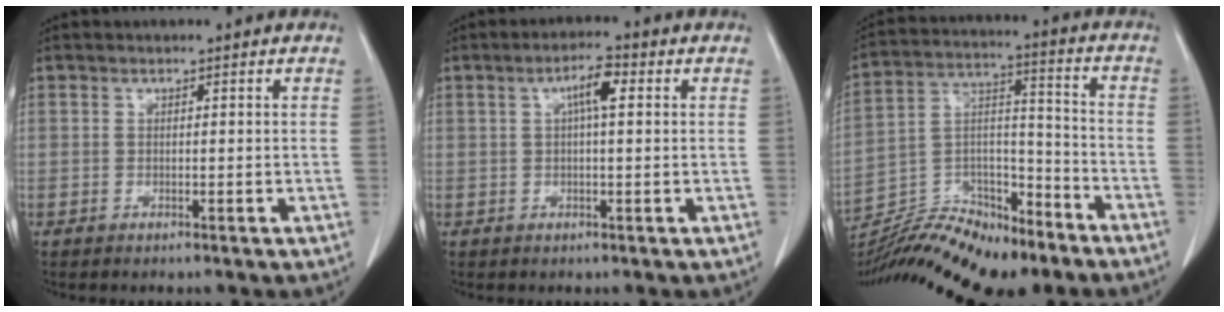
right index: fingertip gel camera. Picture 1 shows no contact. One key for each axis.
{"total": 4.1, "fx": 1.1, "fy": 0.8, "fz": 3.8, "tx": -0.068, "ty": 0.011, "tz": 0.017}
{"total": 17.7, "fx": -15.3, "fy": 3.8, "fz": 8.1, "tx": -0.150, "ty": 0.020, "tz": -0.271}